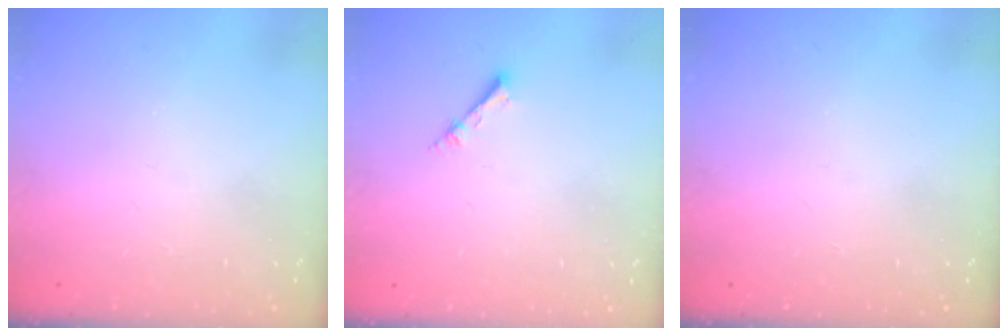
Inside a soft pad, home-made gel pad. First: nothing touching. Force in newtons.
{"total": 2.1, "press": 2.1, "slide": 0.3}
{"total": 0.0}